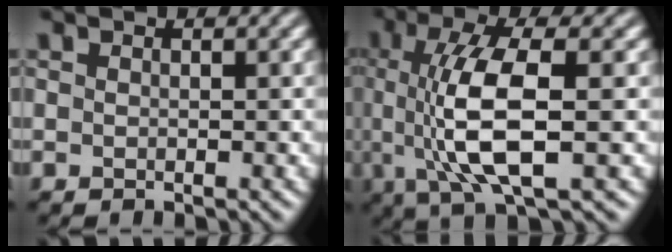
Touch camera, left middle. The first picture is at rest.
{"total": 8.4, "force": [0.0, 2.6, 8.0], "torque": [-0.161, -0.005, 0.004]}